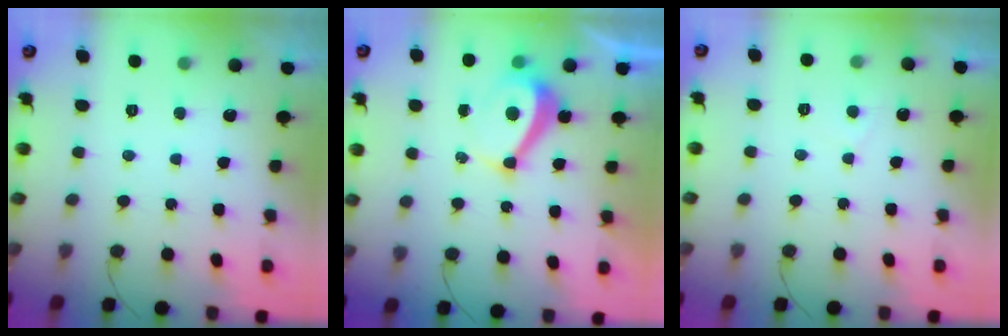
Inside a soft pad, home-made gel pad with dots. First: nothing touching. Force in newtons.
{"total": 7.7, "press": 7.6, "slide": 0.9}
{"total": 1.6, "press": 1.6, "slide": 0.2}